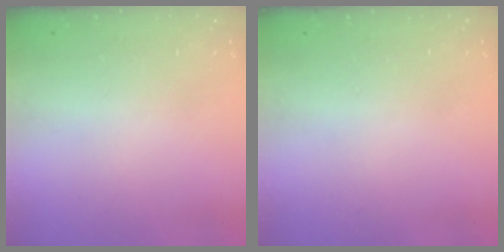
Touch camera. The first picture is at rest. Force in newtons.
{"total": 0.0}